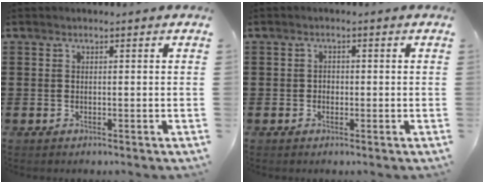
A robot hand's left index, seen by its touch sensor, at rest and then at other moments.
{"total": 1.1, "force": [-0.3, 0.9, 0.6], "torque": [-0.013, 0.006, -0.008]}